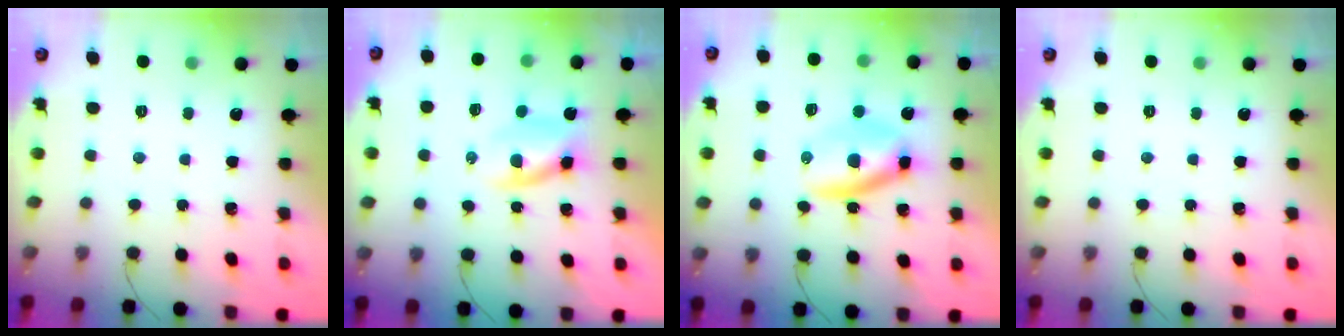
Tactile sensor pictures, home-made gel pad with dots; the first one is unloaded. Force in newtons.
{"total": 3.0, "press": 2.9, "slide": 0.9}
{"total": 6.7, "press": 6.5, "slide": 1.7}
{"total": 0.0}